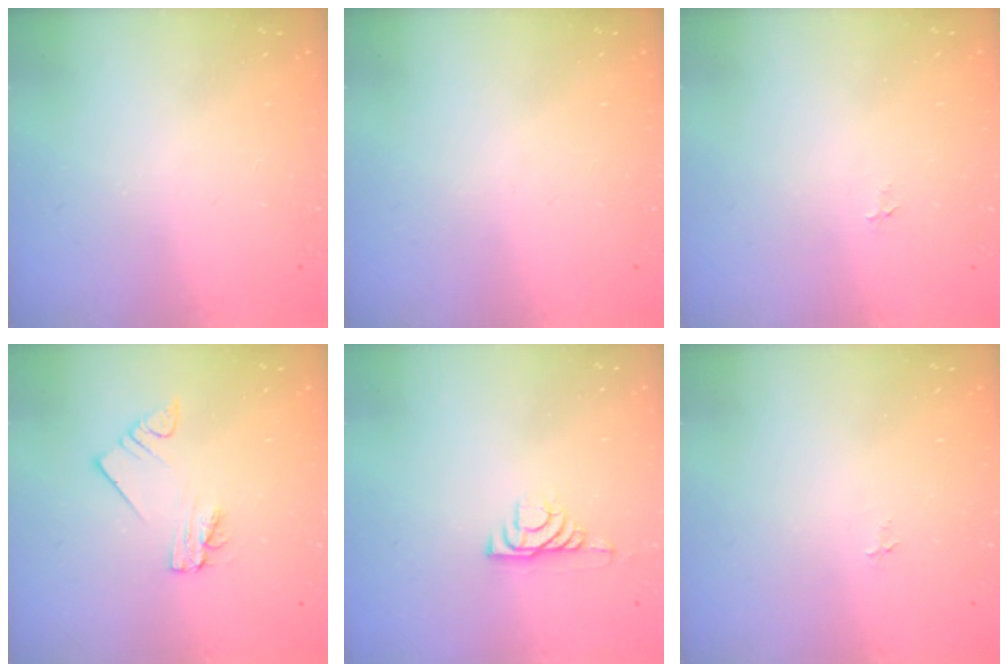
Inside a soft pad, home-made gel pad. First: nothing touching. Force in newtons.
{"total": 0.0}
{"total": 2.7, "press": 2.7, "slide": 0.3}
{"total": 1.9, "press": 1.9, "slide": 0.2}
{"total": 5.4, "press": 5.4, "slide": 0.7}
{"total": 2.7, "press": 2.7, "slide": 0.3}